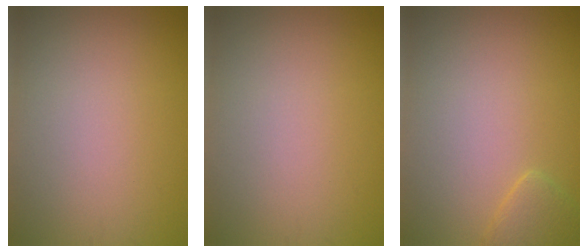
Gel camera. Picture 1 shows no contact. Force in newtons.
{"total": 0.0}
{"total": 1.7, "press": 1.7, "slide": 0.1}